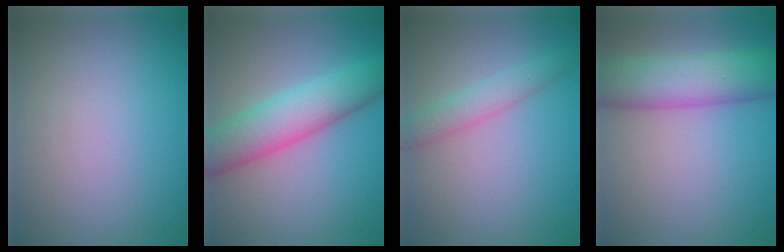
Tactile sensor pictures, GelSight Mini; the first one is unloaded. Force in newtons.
{"total": 6.9, "press": 6.9, "slide": 0.1}
{"total": 2.5, "press": 2.5, "slide": 0.1}
{"total": 7.9, "press": 7.9, "slide": 0.4}